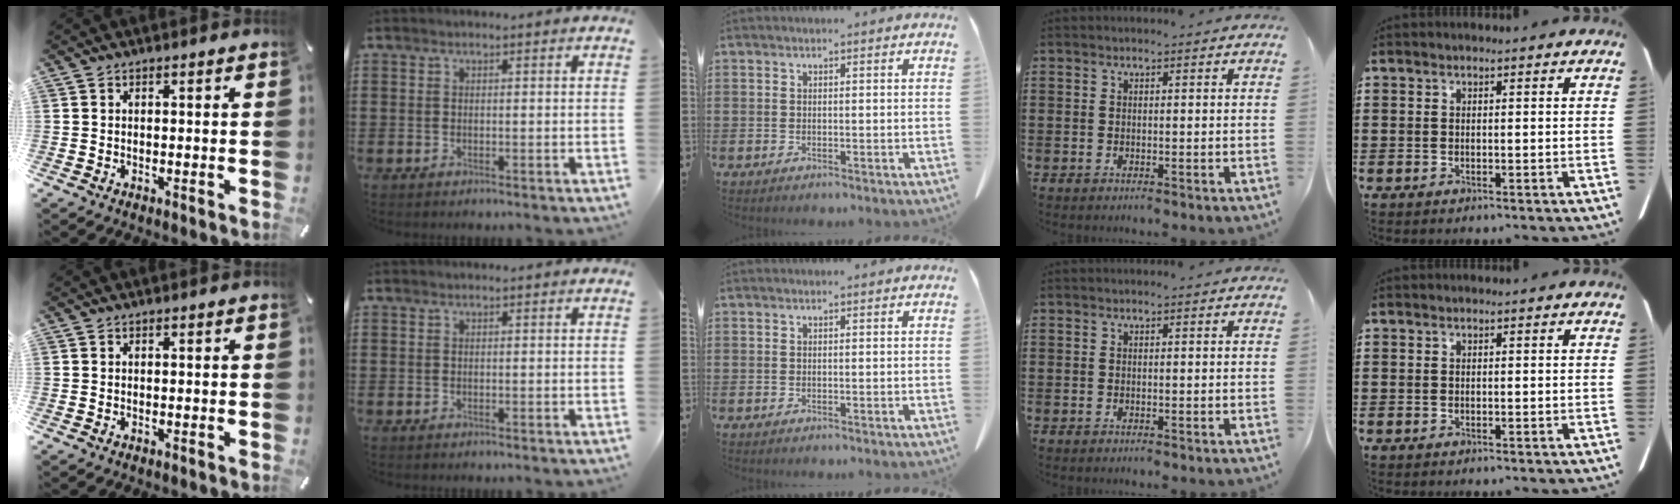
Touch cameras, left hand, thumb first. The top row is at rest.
{}